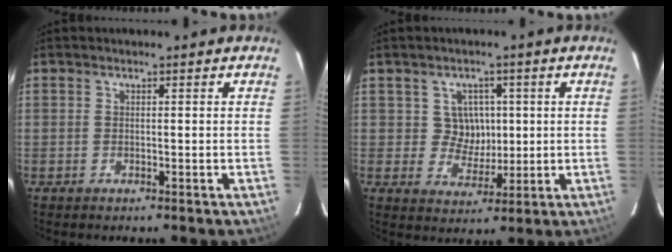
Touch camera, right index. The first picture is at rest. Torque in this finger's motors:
{"motor_torque": [-0.16, -0.06, 0.00, 0.00]}